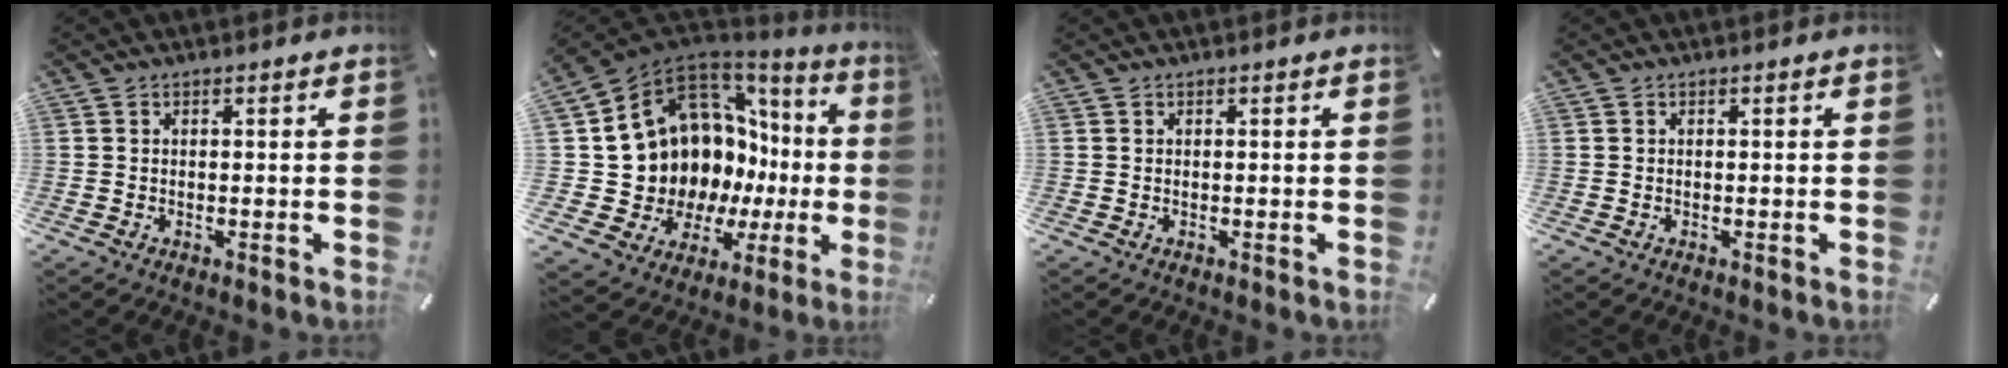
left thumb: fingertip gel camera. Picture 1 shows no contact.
{"total": 15.7, "force": [4.2, 12.5, 8.5], "torque": [-0.141, -0.082, 0.117]}
{"total": 0.0}
{"total": 0.0}